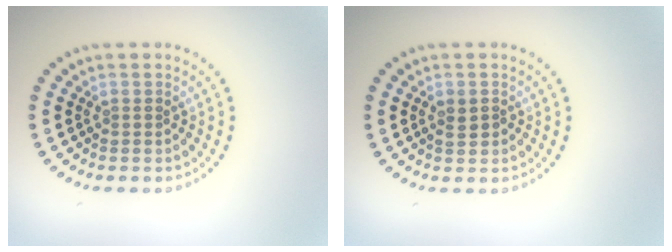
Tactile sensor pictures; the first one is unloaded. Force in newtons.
{"total": 1.5, "press": 1.5, "slide": 0.1}